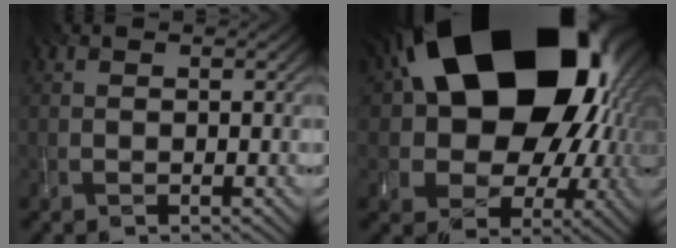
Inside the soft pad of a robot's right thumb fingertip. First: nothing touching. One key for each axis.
{"total": 23.3, "fx": 6.9, "fy": 16.2, "fz": 15.2, "tx": -0.279, "ty": -0.032, "tz": 0.152}